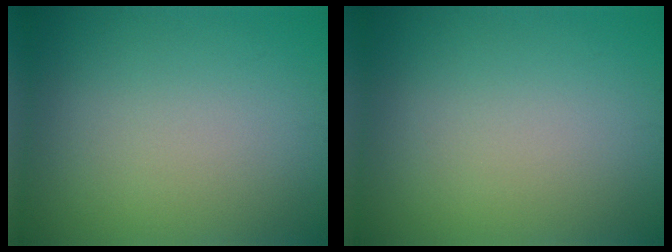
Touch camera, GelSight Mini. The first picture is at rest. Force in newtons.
{"total": 0.0}